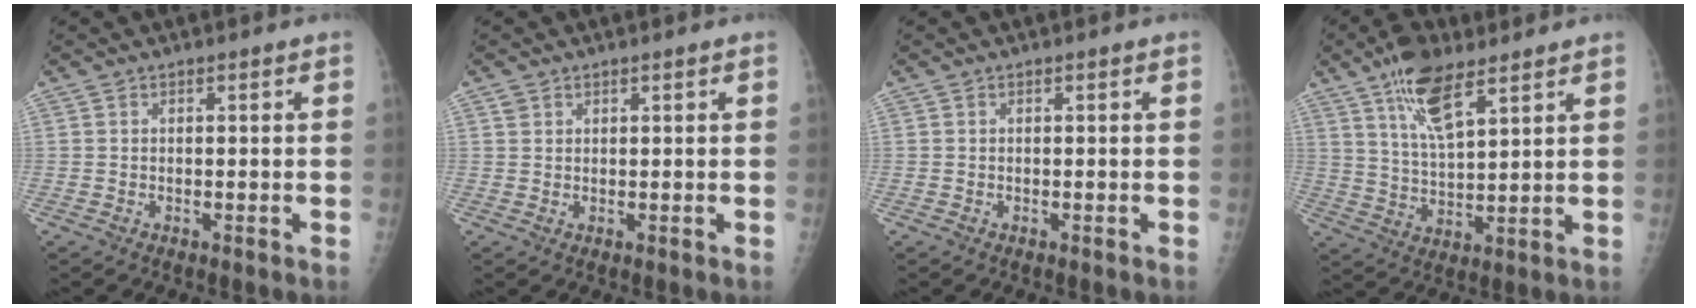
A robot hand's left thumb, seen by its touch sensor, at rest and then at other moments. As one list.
[{"total": 1.4, "force": [0.9, 1.1, 0.4], "torque": [0.006, -0.004, 0.014]}, {"total": 0.0}, {"total": 11.0, "force": [6.7, 4.0, 7.7], "torque": [-0.129, -0.028, 0.127]}]